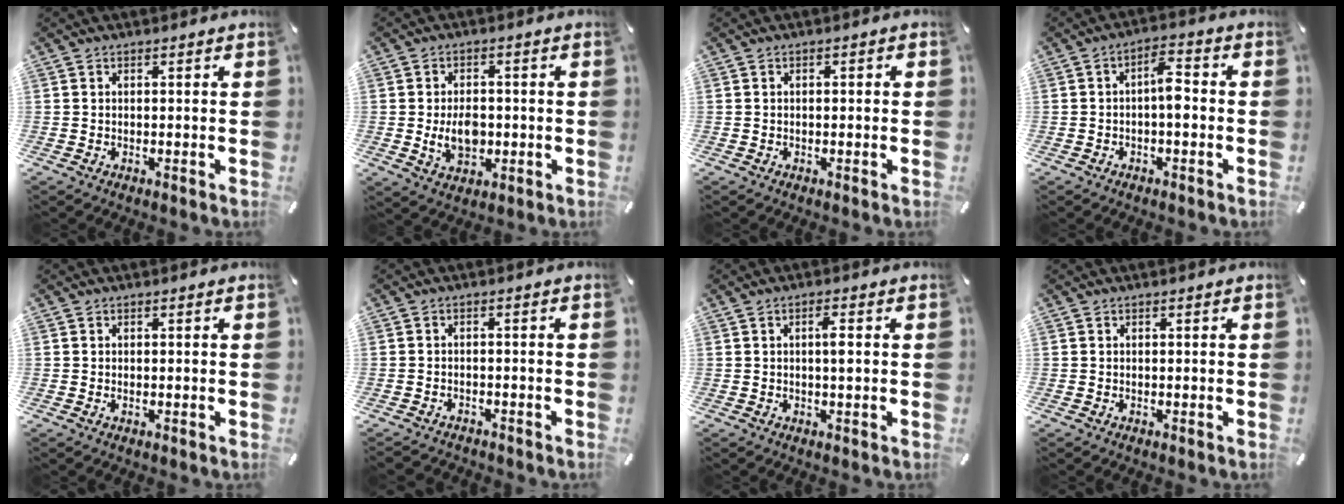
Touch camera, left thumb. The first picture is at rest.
{"total": 7.7, "force": [-0.8, 5.4, 5.4], "torque": [-0.090, -0.006, -0.016]}
{"total": 1.0, "force": [-0.3, 0.4, 0.8], "torque": [-0.014, 0.001, -0.007]}
{"total": 5.8, "force": [-0.9, 2.6, 5.1], "torque": [-0.082, 0.017, -0.018]}
{"total": 0.0}
{"total": 2.0, "force": [-1.7, 0.9, 0.4], "torque": [-0.015, 0.006, -0.039]}
{"total": 3.0, "force": [0.3, 0.7, 3.0], "torque": [-0.058, 0.002, 0.002]}
{"total": 0.0}